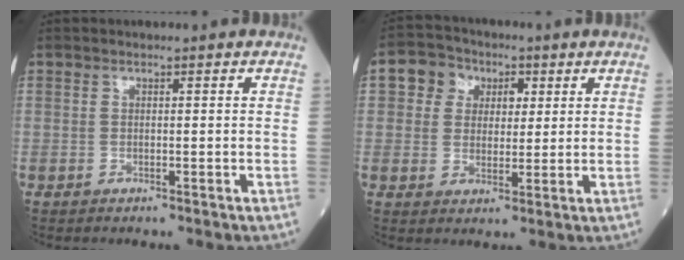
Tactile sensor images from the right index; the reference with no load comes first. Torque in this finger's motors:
{"motor_torque": [0.16, 0.12, 0.05, 0.01]}